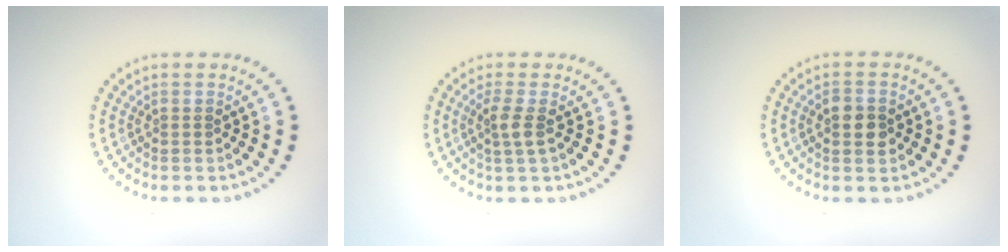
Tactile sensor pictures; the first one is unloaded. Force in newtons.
{"total": 1.8, "press": 1.3, "slide": 1.1}
{"total": 2.5, "press": 2.5, "slide": 0.1}